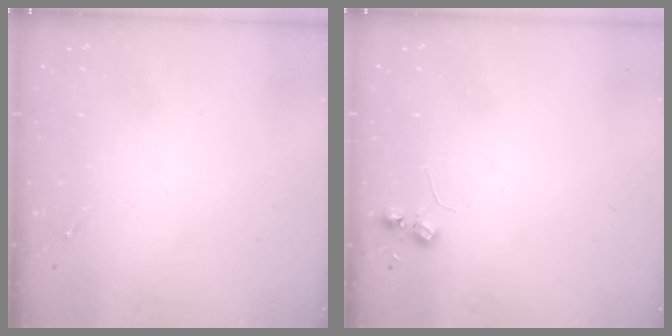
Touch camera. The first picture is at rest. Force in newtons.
{"total": 5.2, "press": 5.2, "slide": 0.7}